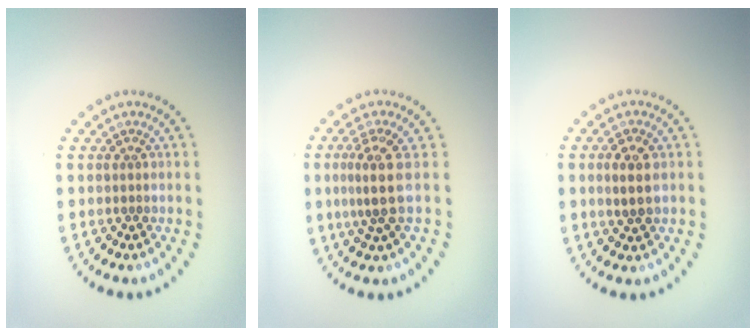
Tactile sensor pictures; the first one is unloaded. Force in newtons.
{"total": 3.0, "press": 2.1, "slide": 2.1}
{"total": 2.3, "press": 2.2, "slide": 0.3}